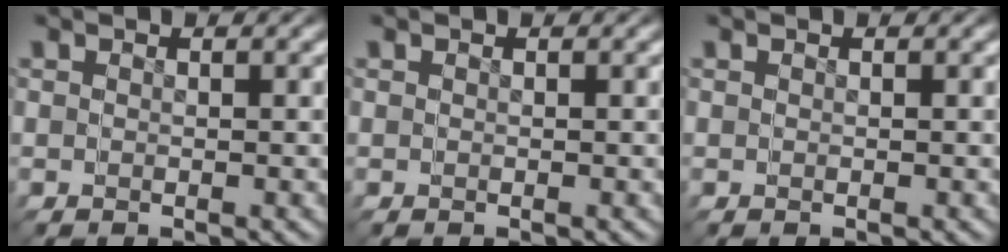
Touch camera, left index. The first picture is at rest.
{"total": 0.0}
{"total": 0.0}